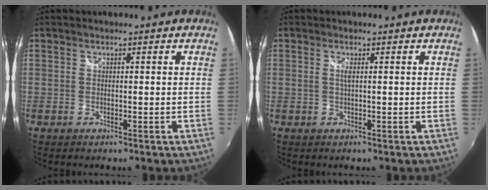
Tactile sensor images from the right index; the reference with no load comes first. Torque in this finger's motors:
{"motor_torque": [0.21, -0.15, 0.11, 0.04]}